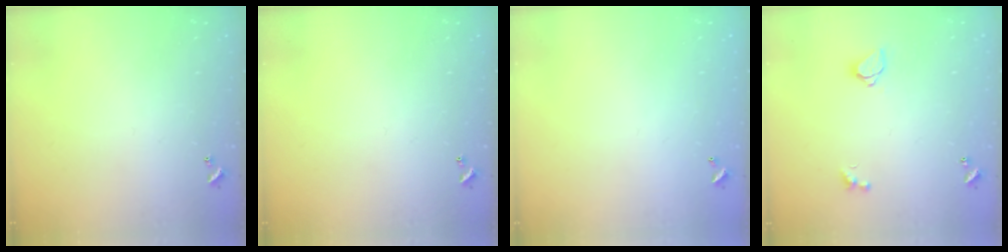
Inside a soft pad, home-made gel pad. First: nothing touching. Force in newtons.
{"total": 0.0}
{"total": 2.8, "press": 2.8, "slide": 0.1}
{"total": 1.7, "press": 1.7, "slide": 0.4}